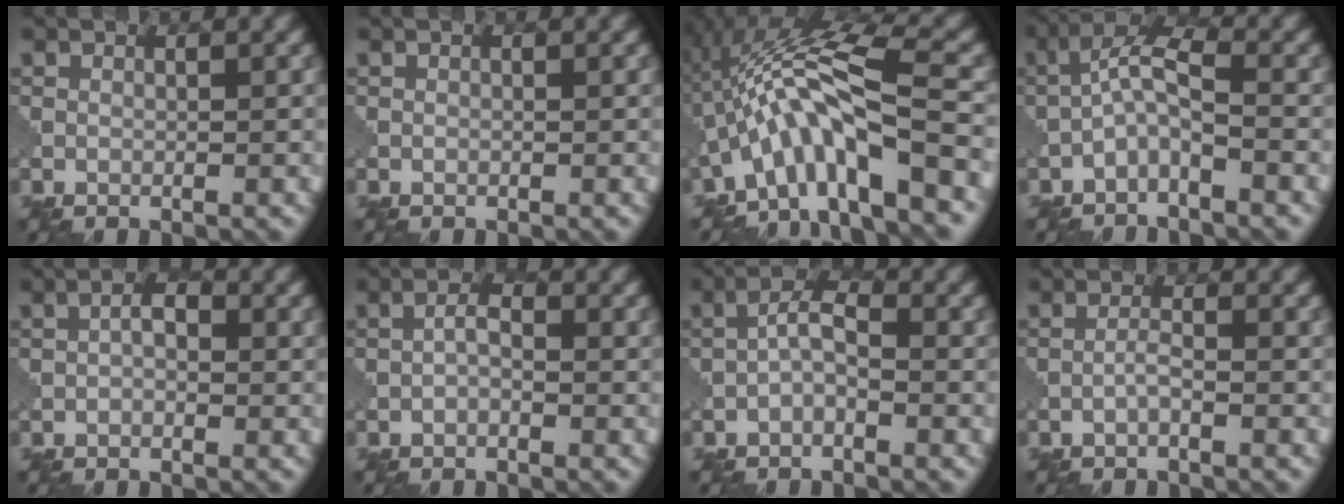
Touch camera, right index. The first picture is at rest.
{"total": 0.0}
{"total": 8.9, "force": [-3.0, 1.6, 8.2], "torque": [-0.136, 0.026, -0.055]}
{"total": 3.2, "force": [-1.5, 0.8, 2.8], "torque": [-0.056, 0.015, -0.038]}
{"total": 2.1, "force": [0.2, 1.2, 1.7], "torque": [-0.021, 0.001, 0.000]}
{"total": 1.4, "force": [-0.4, 0.6, 1.2], "torque": [-0.025, 0.004, -0.009]}
{"total": 2.4, "force": [-0.8, 0.9, 2.1], "torque": [-0.040, 0.010, -0.020]}
{"total": 1.1, "force": [-0.7, 0.1, 0.9], "torque": [-0.019, 0.004, -0.015]}